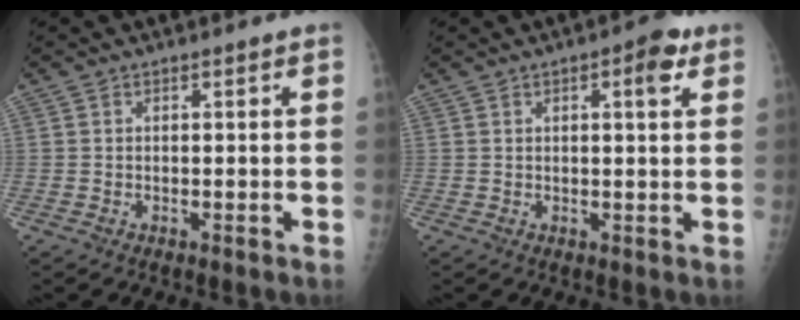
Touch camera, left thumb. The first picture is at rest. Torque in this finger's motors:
{"motor_torque": [-0.30, -0.05, -0.21, 0.29, 0.00]}